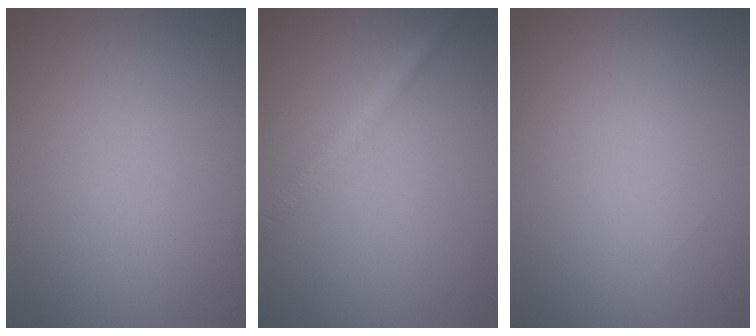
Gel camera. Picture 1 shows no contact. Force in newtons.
{"total": 2.3, "press": 2.3, "slide": 0.1}
{"total": 0.0}